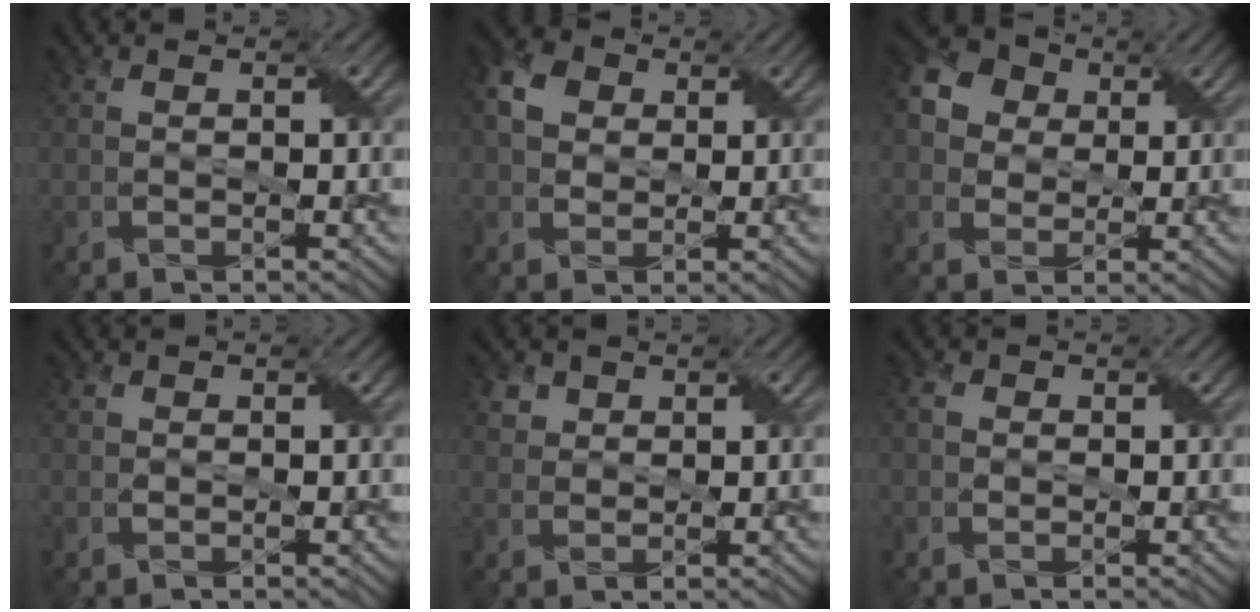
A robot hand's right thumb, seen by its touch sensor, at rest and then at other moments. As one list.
[{"total": 5.3, "force": [1.3, 4.2, 2.8], "torque": [-0.075, 0.013, 0.017]}, {"total": 8.4, "force": [2.4, 7.1, 3.8], "torque": [-0.115, 0.036, 0.025]}, {"total": 0.6, "force": [0.2, 0.6, 0.2], "torque": [-0.008, 0.001, 0.001]}, {"total": 2.4, "force": [1.5, 1.8, 0.6], "torque": [-0.022, -0.007, 0.037]}, {"total": 1.3, "force": [0.0, 1.1, 0.7], "torque": [-0.016, 0.003, -0.004]}]